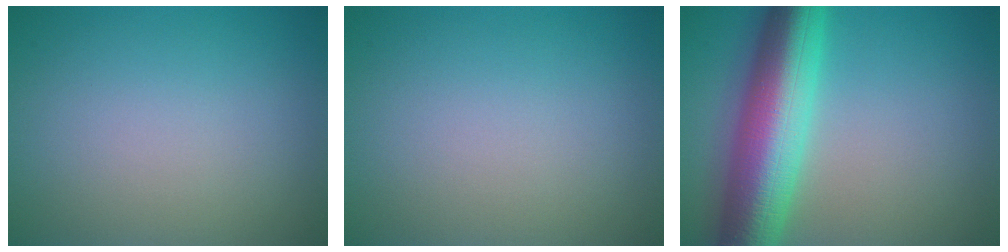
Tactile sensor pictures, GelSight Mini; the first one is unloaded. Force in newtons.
{"total": 0.0}
{"total": 10.7, "press": 10.7, "slide": 0.1}